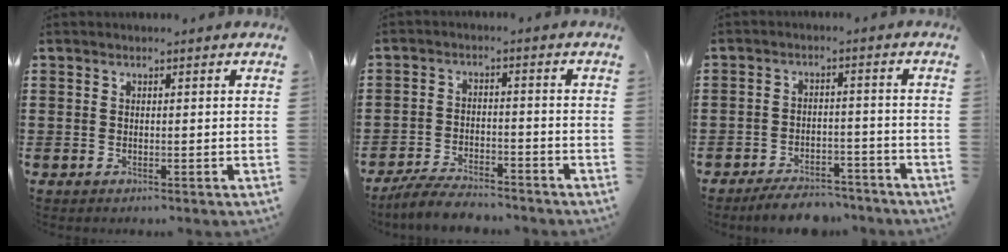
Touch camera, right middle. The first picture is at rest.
{"total": 5.0, "force": [-4.7, 0.6, 1.5], "torque": [-0.030, 0.002, -0.093]}
{"total": 4.8, "force": [-4.6, 0.7, 1.0], "torque": [-0.015, 0.009, -0.092]}